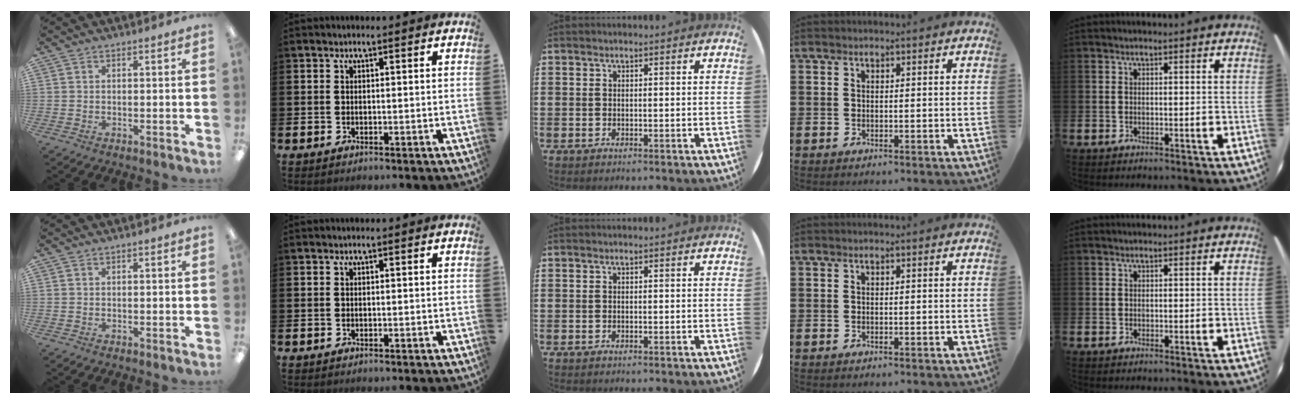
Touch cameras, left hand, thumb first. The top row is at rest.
{}